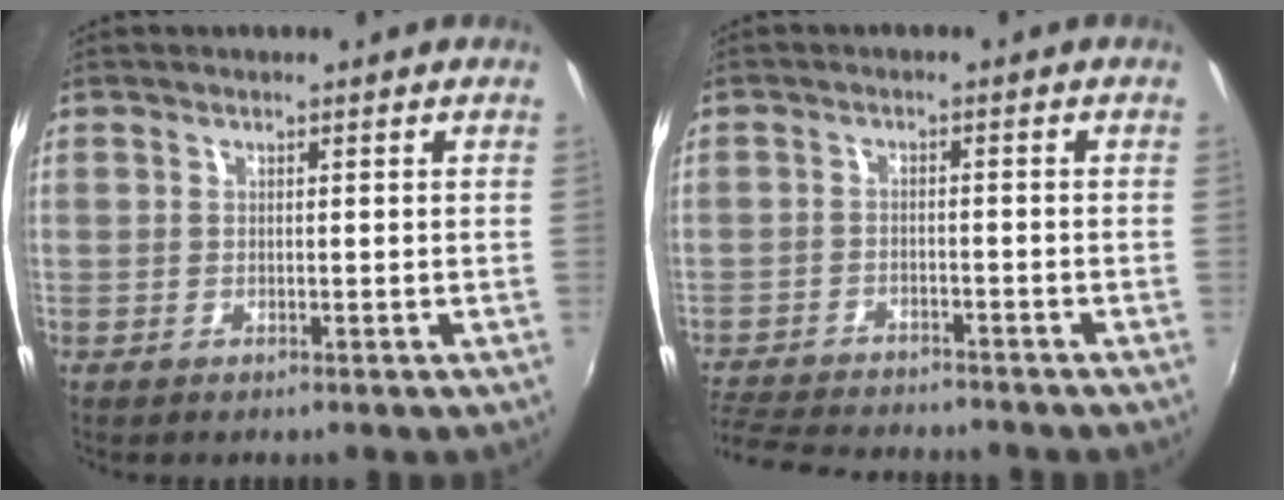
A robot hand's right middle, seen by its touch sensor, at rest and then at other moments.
{"total": 11.6, "force": [-10.5, 2.7, 3.9], "torque": [-0.107, -0.013, -0.173]}